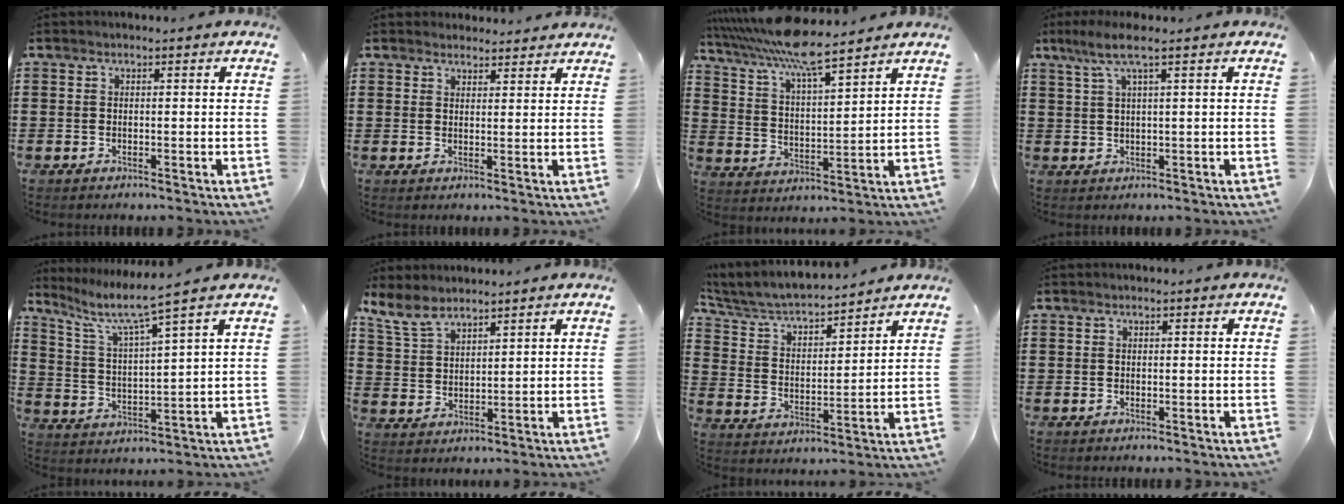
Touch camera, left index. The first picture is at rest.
{"total": 2.6, "force": [2.5, 0.6, 0.0], "torque": [-0.005, -0.005, 0.049]}
{"total": 8.4, "force": [7.2, 0.6, 4.3], "torque": [-0.107, -0.036, 0.124]}
{"total": 4.8, "force": [2.3, 0.4, 4.2], "torque": [-0.087, 0.005, 0.040]}
{"total": 5.2, "force": [4.0, 0.0, 3.3], "torque": [-0.086, -0.033, 0.058]}
{"total": 5.9, "force": [4.9, 2.1, 2.6], "torque": [-0.069, -0.011, 0.092]}
{"total": 5.2, "force": [4.8, 0.7, 1.7], "torque": [-0.057, -0.034, 0.076]}
{"total": 0.0}